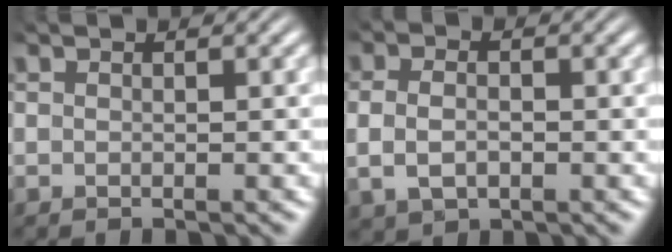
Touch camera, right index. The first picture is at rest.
{"total": 3.1, "force": [-0.2, 2.2, 2.2], "torque": [-0.052, -0.003, 0.004]}